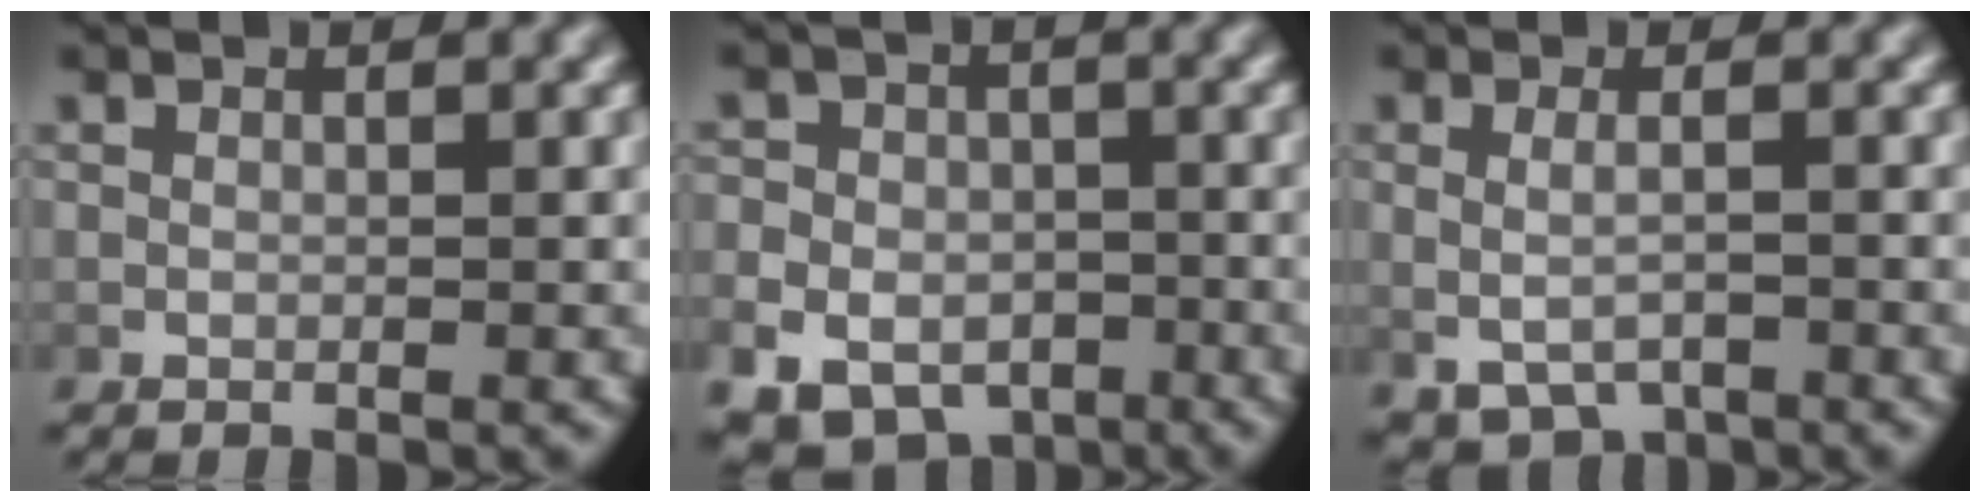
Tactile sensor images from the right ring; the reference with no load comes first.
{"total": 7.6, "force": [-4.8, 5.4, 2.2], "torque": [-0.033, -0.030, -0.077]}
{"total": 3.0, "force": [-1.2, 2.0, 2.0], "torque": [-0.042, -0.019, -0.008]}